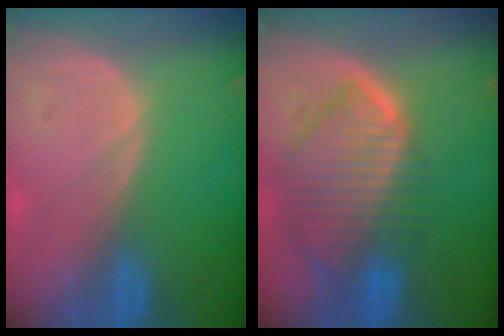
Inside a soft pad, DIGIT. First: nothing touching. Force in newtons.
{"total": 10.1, "press": 8.6, "slide": 5.2}